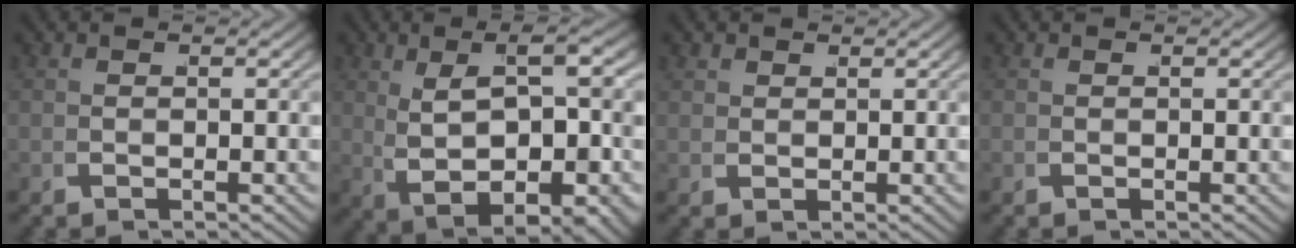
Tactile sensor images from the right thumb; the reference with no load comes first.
{"total": 12.0, "force": [0.1, 6.7, 10.0], "torque": [-0.201, -0.039, 0.039]}
{"total": 1.2, "force": [1.2, 0.4, 0.1], "torque": [0.006, 0.001, 0.029]}
{"total": 0.0}